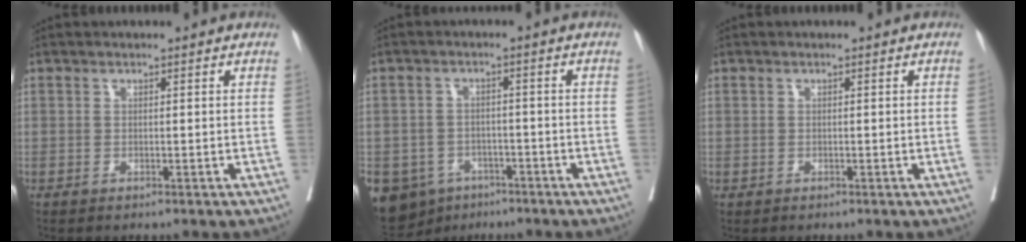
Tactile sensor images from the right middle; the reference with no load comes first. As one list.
[{"total": 11.6, "force": [-6.4, 9.1, 3.5], "torque": [-0.093, 0.004, -0.085]}, {"total": 0.0}]